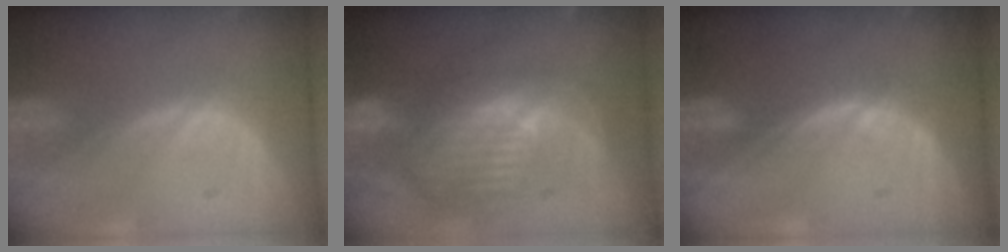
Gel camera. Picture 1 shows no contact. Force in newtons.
{"total": 11.1, "press": 9.7, "slide": 5.3}
{"total": 0.7, "press": 0.7, "slide": 0.2}